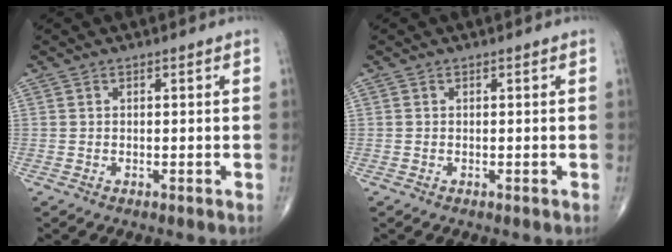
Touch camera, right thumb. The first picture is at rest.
{"total": 0.0}